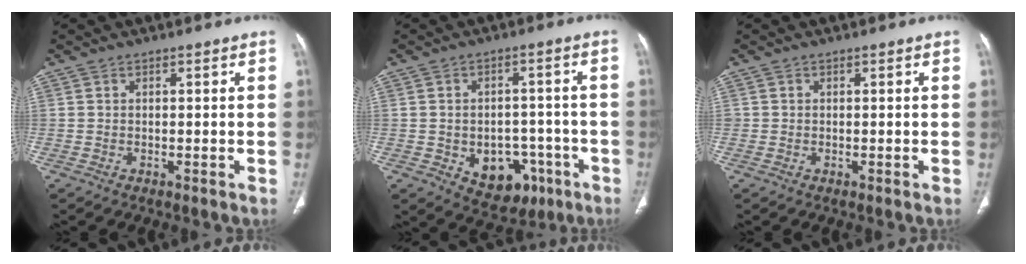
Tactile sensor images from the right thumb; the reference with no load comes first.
{"total": 11.2, "force": [-4.2, 8.2, 6.3], "torque": [-0.047, 0.033, -0.042]}
{"total": 0.5, "force": [0.0, 0.5, 0.0], "torque": [0.005, 0.005, -0.003]}